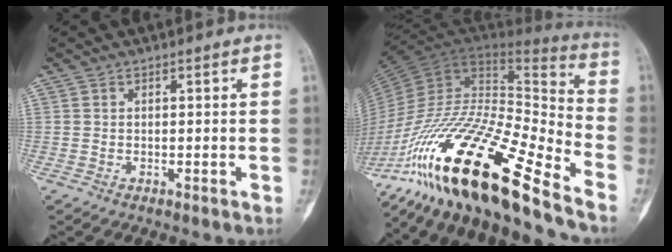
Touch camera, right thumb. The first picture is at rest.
{"total": 31.4, "force": [-21.6, 6.0, 21.9], "torque": [-0.420, 0.038, -0.387]}